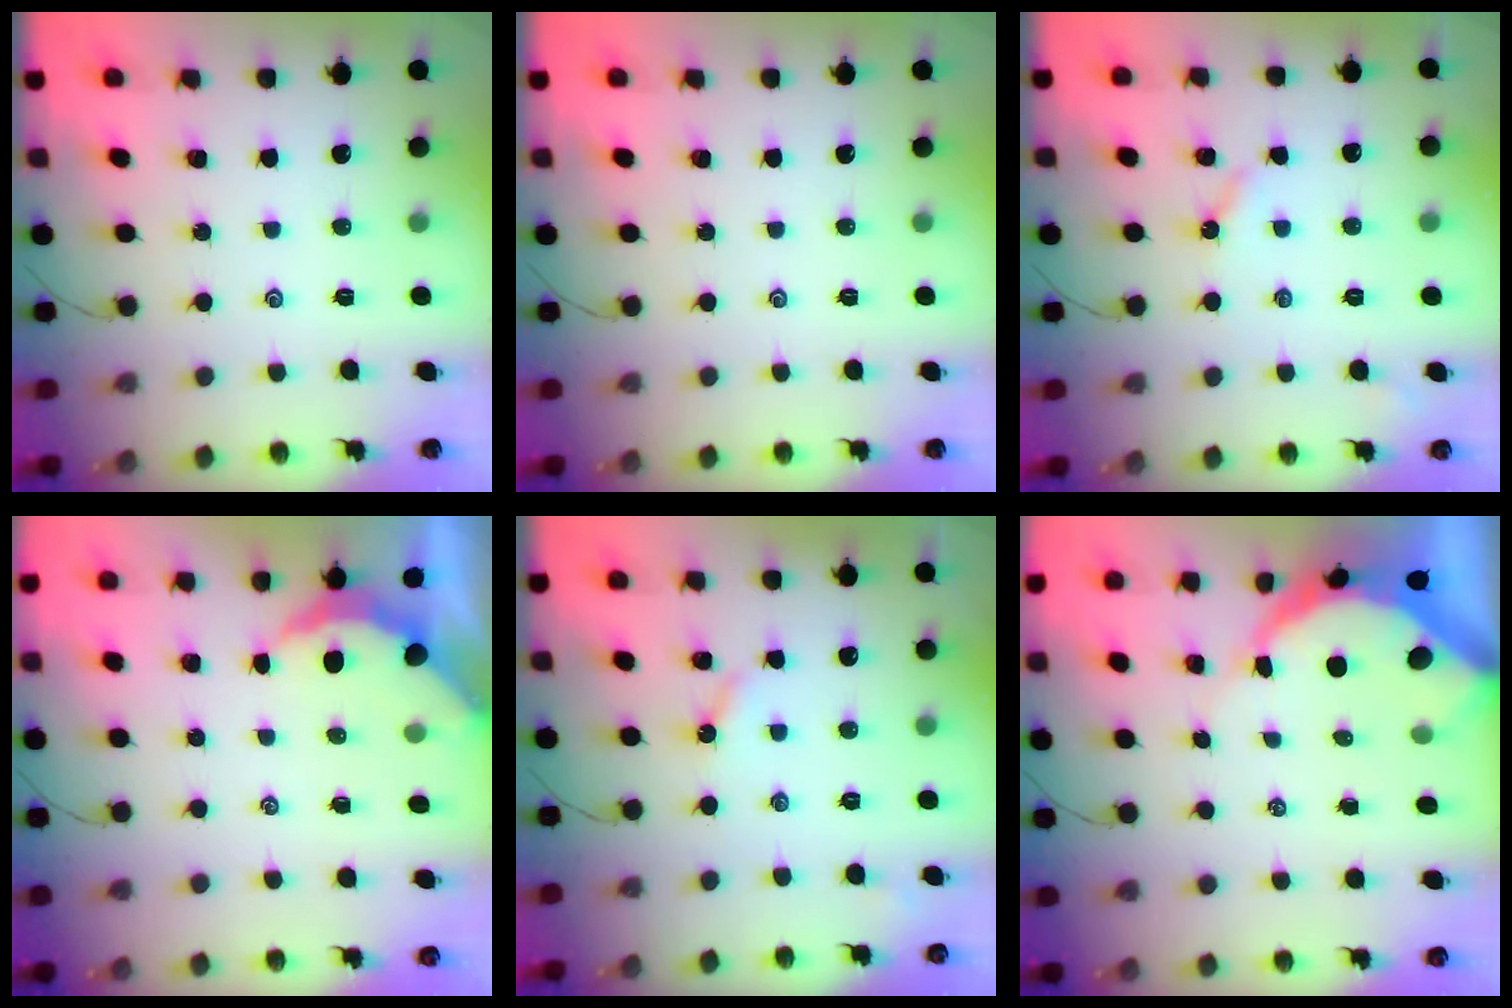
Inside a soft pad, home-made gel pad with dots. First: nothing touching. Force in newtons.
{"total": 0.0}
{"total": 3.3, "press": 3.3, "slide": 0.6}
{"total": 3.3, "press": 3.3, "slide": 0.5}
{"total": 3.7, "press": 3.7, "slide": 0.5}
{"total": 9.3, "press": 9.3, "slide": 1.0}